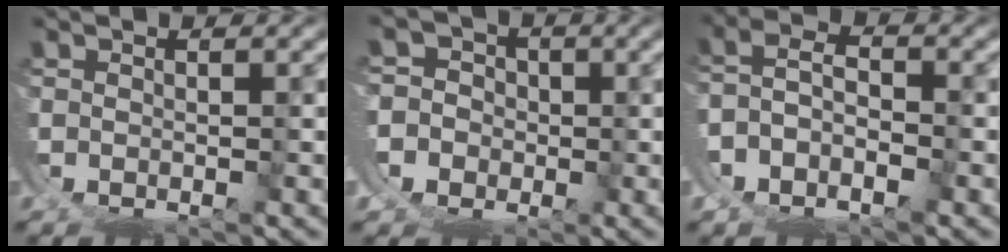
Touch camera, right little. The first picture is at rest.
{"total": 4.9, "force": [0.5, 4.9, 0.5], "torque": [-0.023, -0.016, 0.003]}
{"total": 5.7, "force": [-1.6, 4.8, 2.6], "torque": [-0.057, -0.018, -0.029]}